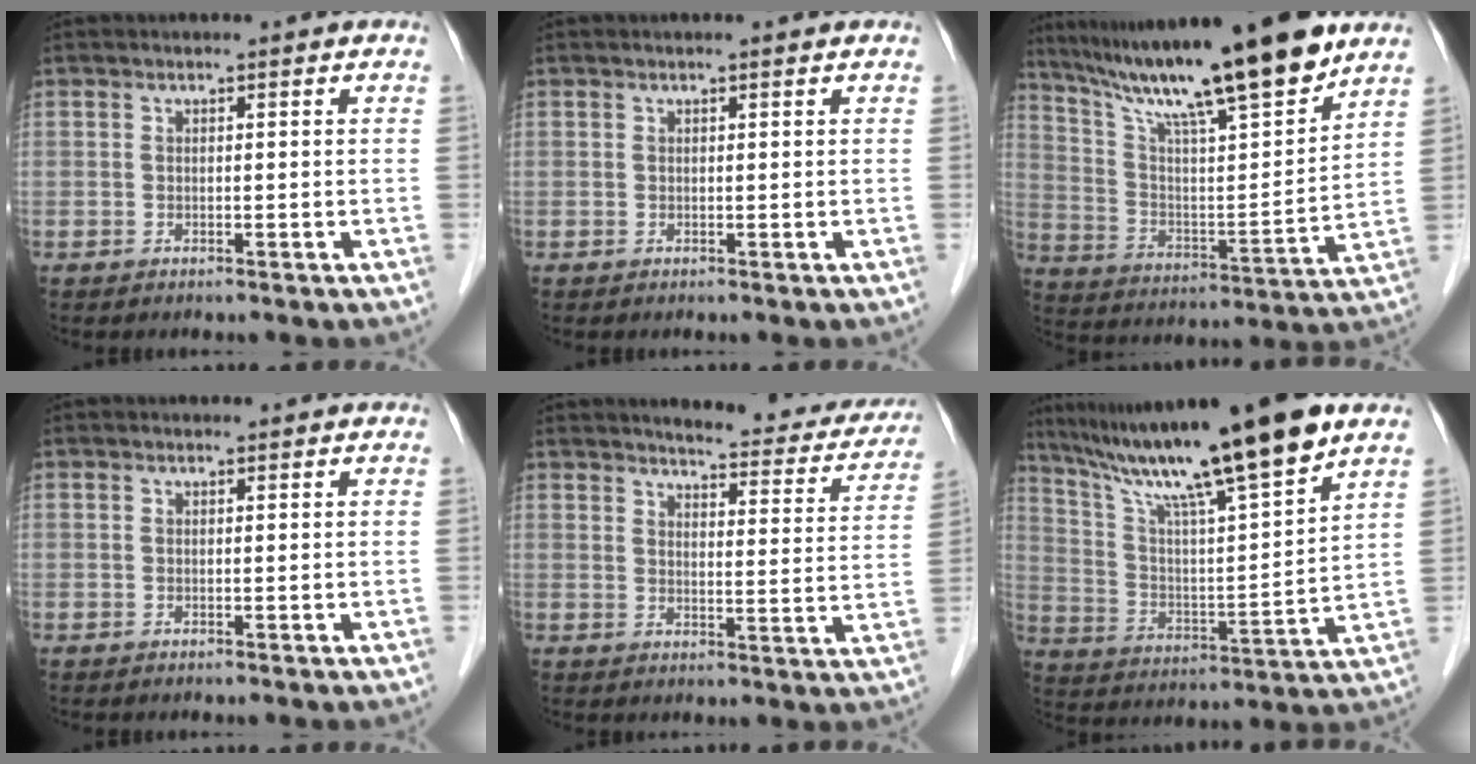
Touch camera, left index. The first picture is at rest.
{"total": 0.6, "force": [0.5, 0.0, 0.3], "torque": [-0.012, 0.003, 0.010]}
{"total": 21.5, "force": [16.9, 0.9, 13.3], "torque": [-0.221, 0.000, 0.284]}
{"total": 0.7, "force": [0.7, 0.2, 0.0], "torque": [-0.007, 0.003, 0.007]}
{"total": 15.9, "force": [14.7, 3.1, 5.2], "torque": [-0.036, -0.045, 0.152]}
{"total": 19.7, "force": [15.4, -0.3, 12.3], "torque": [-0.208, 0.007, 0.263]}